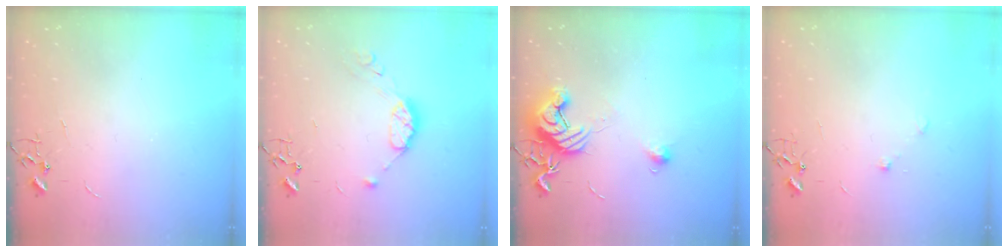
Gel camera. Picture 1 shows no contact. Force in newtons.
{"total": 9.2, "press": 9.2, "slide": 0.7}
{"total": 11.3, "press": 11.3, "slide": 0.7}
{"total": 5.0, "press": 4.9, "slide": 1.3}